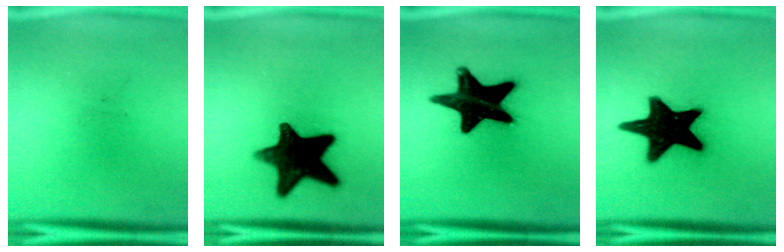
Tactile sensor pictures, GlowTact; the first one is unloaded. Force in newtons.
{"total": 15.0}
{"total": 18.5}
{"total": 19.9}